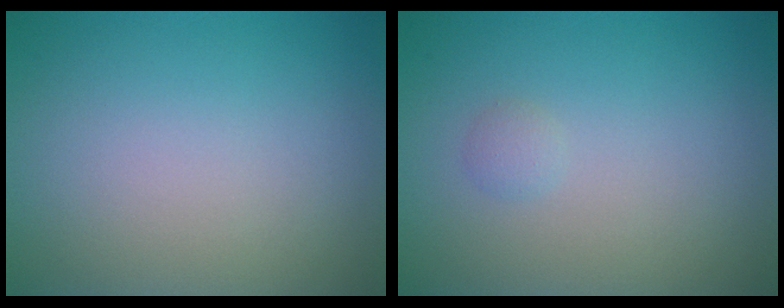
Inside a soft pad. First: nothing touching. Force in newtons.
{"total": 0.7, "press": 0.7, "slide": 0.0}